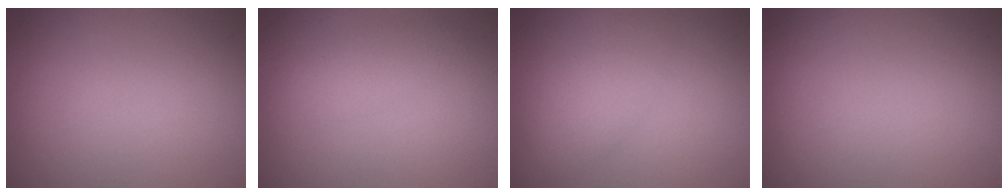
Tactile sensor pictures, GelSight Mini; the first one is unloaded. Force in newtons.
{"total": 1.9, "press": 1.9, "slide": 0.1}
{"total": 2.9, "press": 2.9, "slide": 0.2}
{"total": 0.0}